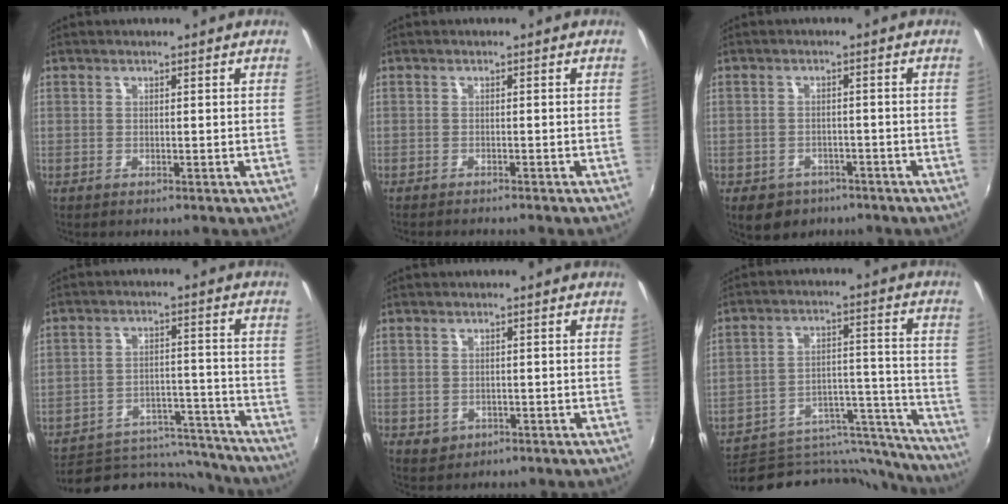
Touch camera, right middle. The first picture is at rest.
{"total": 2.5, "force": [-2.3, 0.1, 0.9], "torque": [-0.028, -0.009, -0.039]}
{"total": 7.0, "force": [-4.4, 4.9, 2.3], "torque": [-0.058, -0.004, -0.056]}
{"total": 17.7, "force": [-15.9, 6.1, 4.6], "torque": [-0.088, 0.030, -0.202]}
{"total": 2.6, "force": [-0.7, 2.3, 1.0], "torque": [-0.020, -0.002, -0.005]}
{"total": 24.9, "force": [-23.1, 6.6, 6.5], "torque": [-0.092, 0.038, -0.312]}